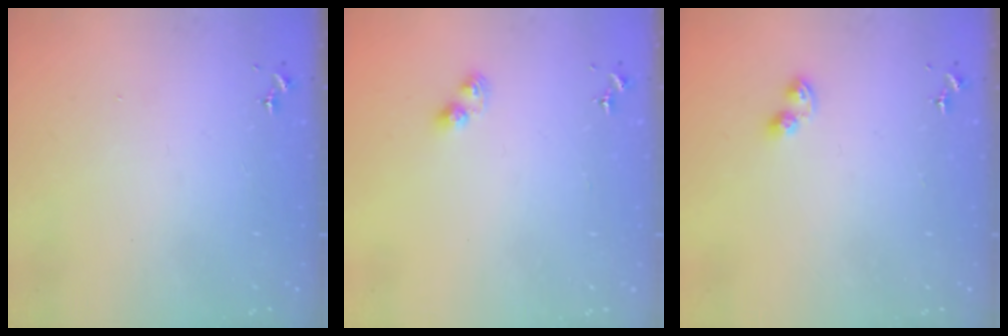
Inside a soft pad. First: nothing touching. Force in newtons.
{"total": 3.3, "press": 3.3, "slide": 0.4}
{"total": 4.3, "press": 4.3, "slide": 0.3}